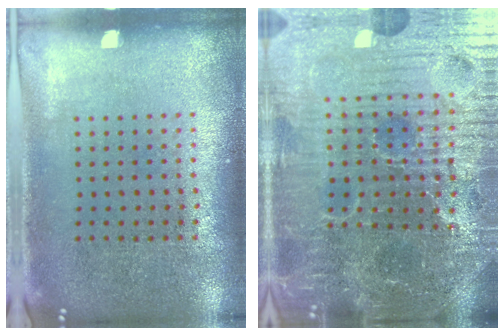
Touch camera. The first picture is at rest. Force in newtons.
{"total": 6.2, "press": 5.8, "slide": 2.1}